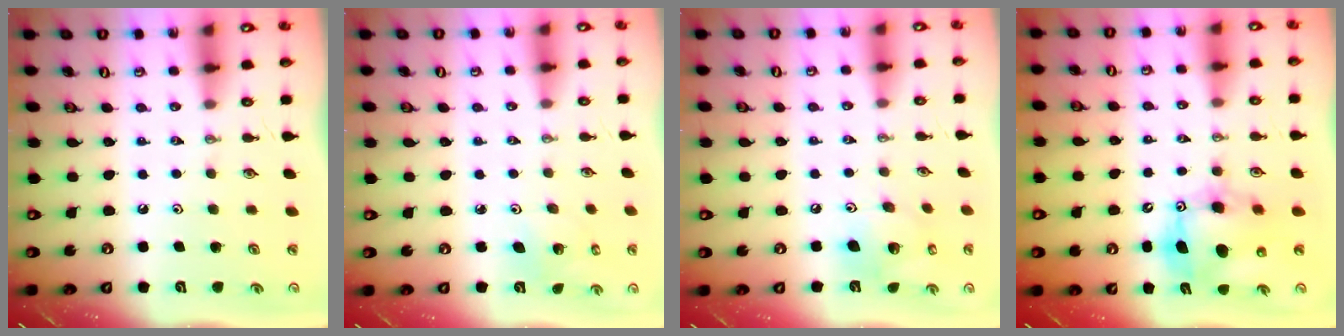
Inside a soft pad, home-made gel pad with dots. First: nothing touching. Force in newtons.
{"total": 3.1, "press": 3.1, "slide": 0.1}
{"total": 11.7, "press": 11.5, "slide": 2.2}
{"total": 12.3, "press": 12.0, "slide": 2.7}